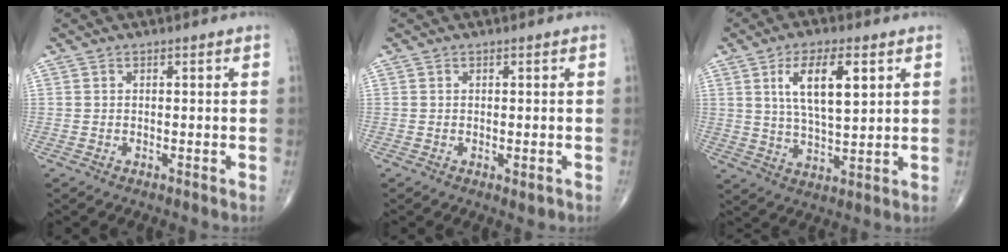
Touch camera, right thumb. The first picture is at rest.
{"total": 1.1, "force": [-0.3, 0.5, 0.9], "torque": [-0.010, -0.004, -0.002]}
{"total": 11.1, "force": [4.0, 4.2, 9.5], "torque": [-0.159, -0.016, 0.076]}